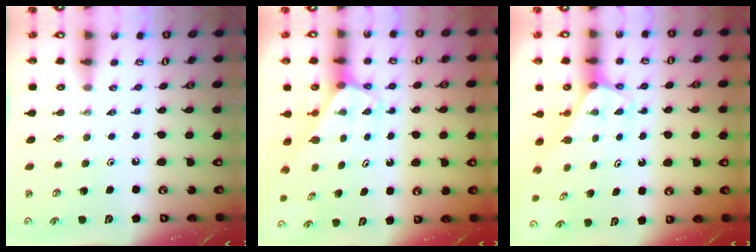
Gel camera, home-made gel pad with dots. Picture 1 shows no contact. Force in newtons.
{"total": 2.6, "press": 2.6, "slide": 0.1}
{"total": 2.5, "press": 2.5, "slide": 0.1}